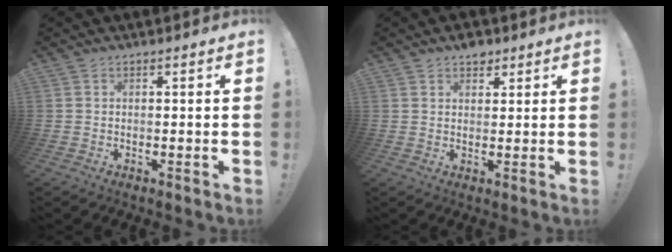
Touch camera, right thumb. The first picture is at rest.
{"total": 4.1, "force": [3.0, 2.5, 1.1], "torque": [0.001, -0.015, 0.051]}